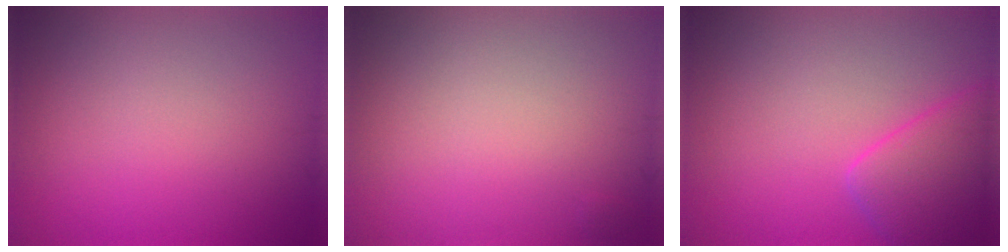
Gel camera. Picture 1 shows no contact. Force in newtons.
{"total": 0.0}
{"total": 4.6, "press": 4.6, "slide": 0.4}